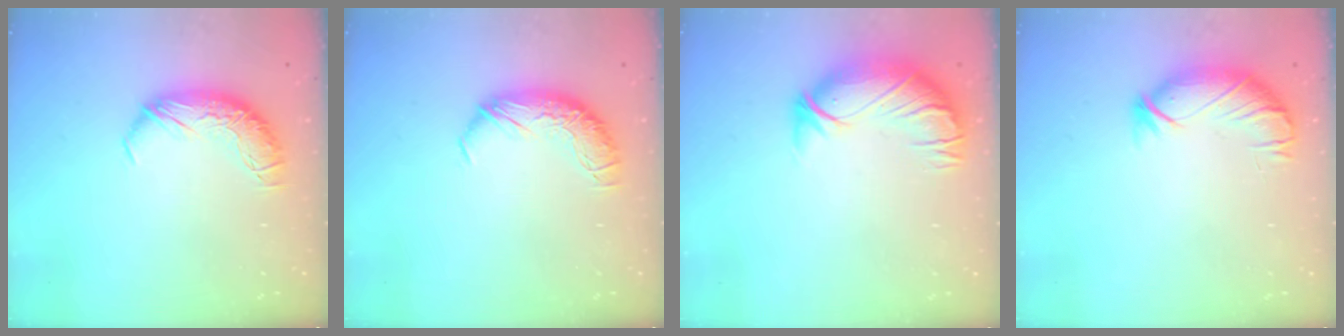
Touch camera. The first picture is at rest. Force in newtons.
{"total": 0.0}
{"total": 3.0, "press": 0.5, "slide": 2.9}
{"total": 3.7, "press": 3.2, "slide": 1.8}